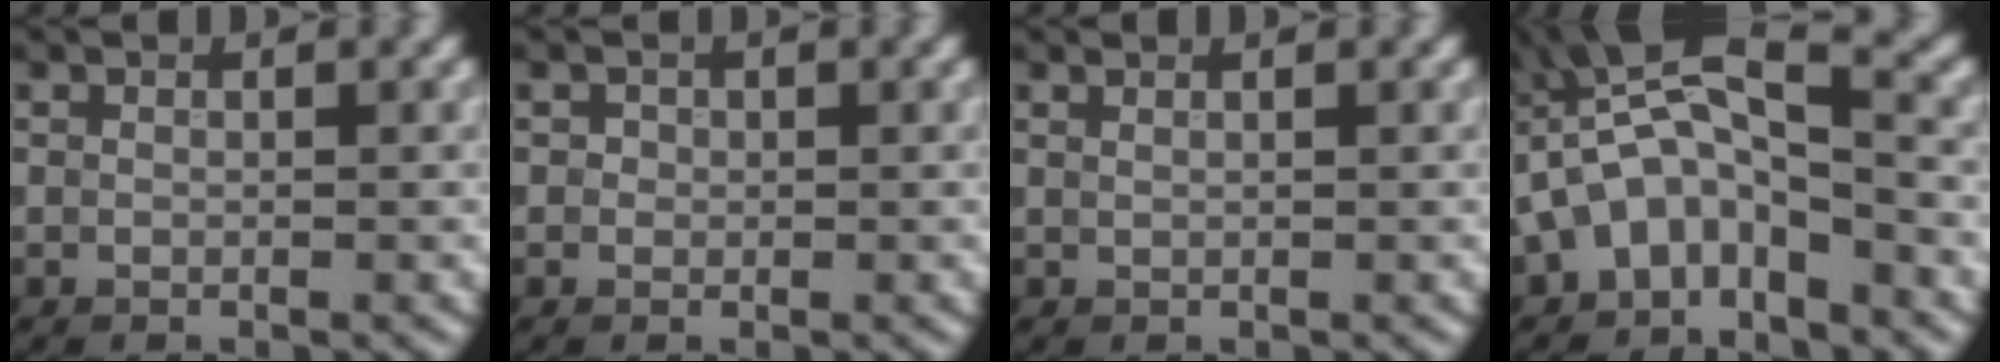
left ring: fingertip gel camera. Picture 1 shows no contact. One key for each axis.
{"total": 0.6, "fx": 0.1, "fy": 0.6, "fz": 0.1, "tx": 0.003, "ty": -0.004, "tz": -0.001}
{"total": 1.2, "fx": 0.9, "fy": 0.5, "fz": 0.6, "tx": -0.001, "ty": -0.004, "tz": 0.005}
{"total": 8.1, "fx": -1.1, "fy": 4.2, "fz": 6.8, "tx": -0.119, "ty": 0.028, "tz": -0.036}